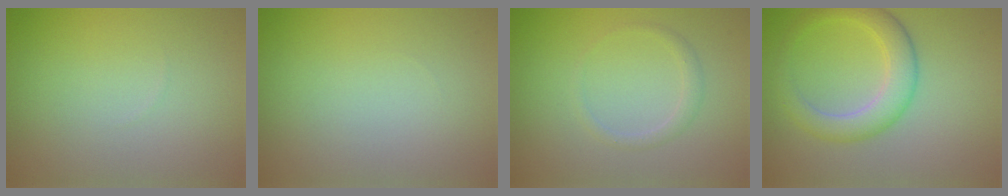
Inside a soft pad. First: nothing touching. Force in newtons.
{"total": 0.0}
{"total": 1.2, "press": 1.2, "slide": 0.2}
{"total": 4.0, "press": 4.0, "slide": 0.1}